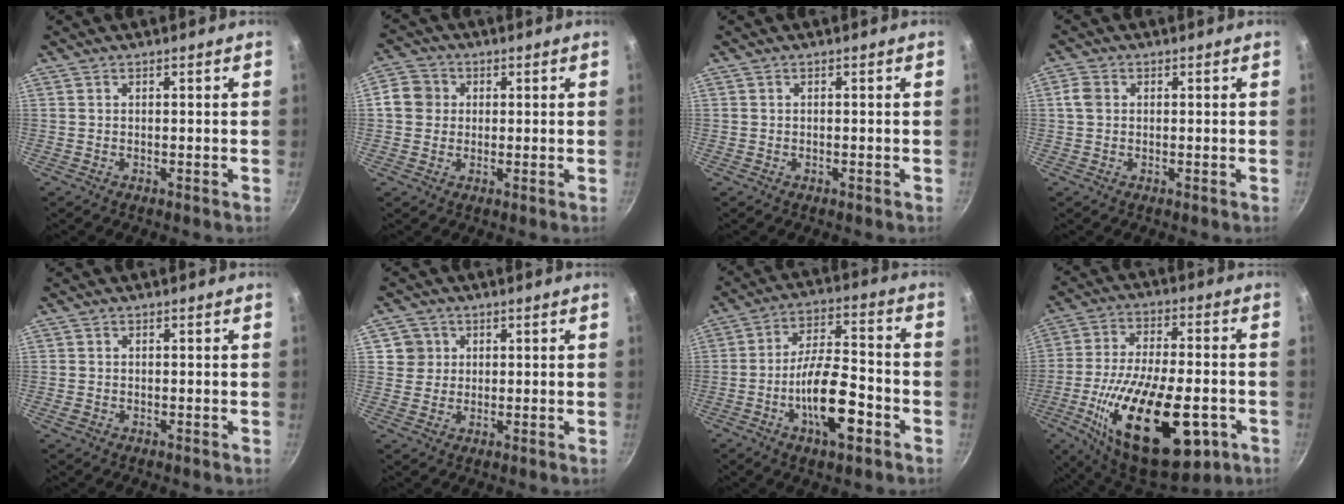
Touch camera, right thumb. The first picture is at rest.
{"total": 5.6, "force": [0.7, 5.2, 2.1], "torque": [-0.008, 0.005, -0.003]}
{"total": 0.0}
{"total": 3.0, "force": [0.4, 2.4, 1.7], "torque": [-0.027, 0.006, 0.003]}
{"total": 1.2, "force": [-0.5, 1.0, 0.5], "torque": [-0.010, 0.000, -0.010]}
{"total": 3.8, "force": [1.0, 3.7, 0.4], "torque": [0.023, 0.008, 0.011]}
{"total": 13.7, "force": [-5.3, 5.3, 11.4], "torque": [-0.182, 0.035, -0.095]}
{"total": 28.0, "force": [-9.4, 12.5, 23.2], "torque": [-0.387, 0.013, -0.142]}